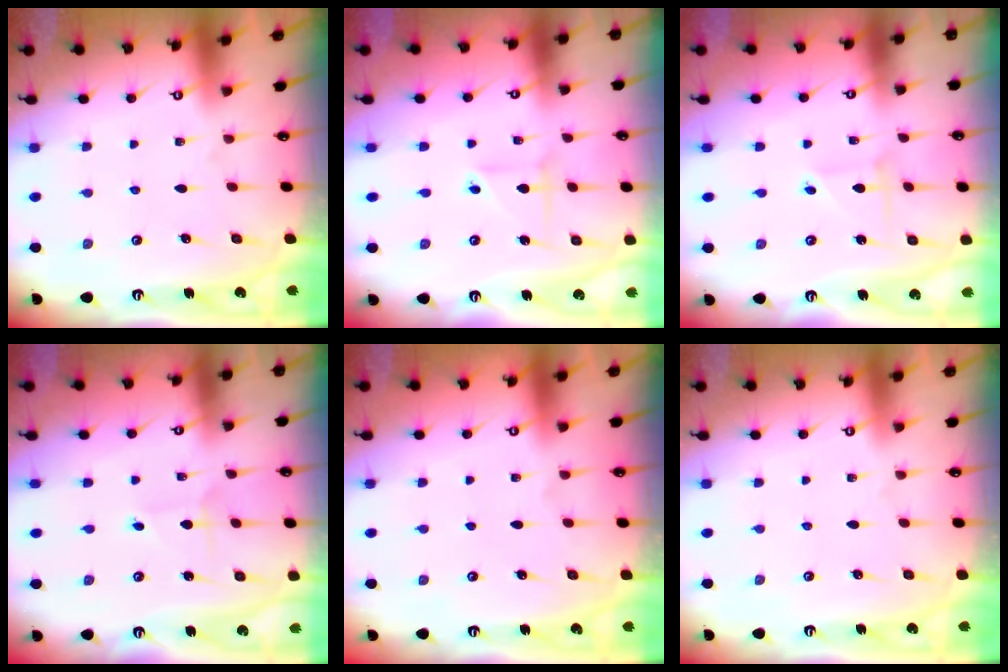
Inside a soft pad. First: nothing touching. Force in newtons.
{"total": 2.7, "press": 2.7, "slide": 0.3}
{"total": 2.2, "press": 2.2, "slide": 0.2}
{"total": 2.1, "press": 2.1, "slide": 0.2}
{"total": 0.0}
{"total": 0.0}